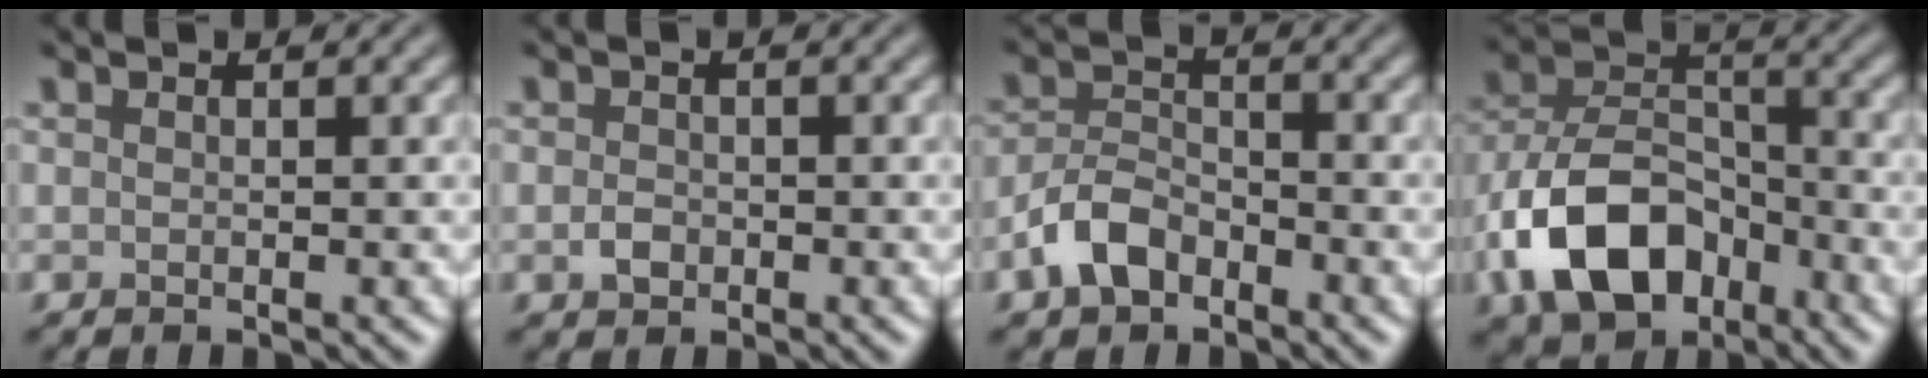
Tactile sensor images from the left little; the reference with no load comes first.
{"total": 1.4, "force": [-0.4, 1.1, 0.8], "torque": [-0.014, -0.002, -0.010]}
{"total": 3.8, "force": [-2.4, 2.2, 2.0], "torque": [-0.039, 0.006, -0.056]}
{"total": 10.2, "force": [-4.9, 6.3, 6.3], "torque": [-0.122, 0.005, -0.099]}